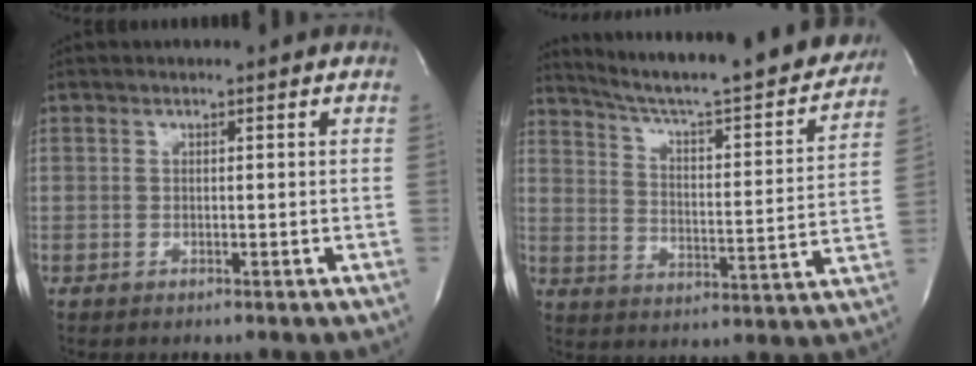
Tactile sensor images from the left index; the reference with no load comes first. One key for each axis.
{"total": 26.0, "fx": 23.1, "fy": 2.9, "fz": 11.7, "tx": -0.183, "ty": -0.048, "tz": 0.305}